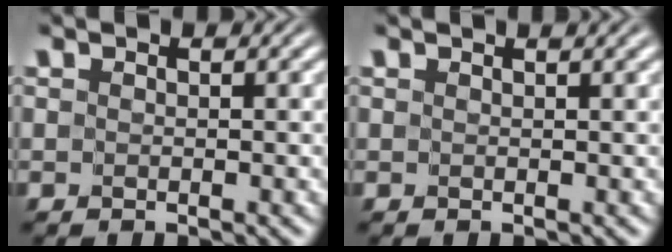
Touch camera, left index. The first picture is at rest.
{"total": 0.9, "force": [0.8, 0.0, 0.5], "torque": [-0.009, -0.004, 0.005]}